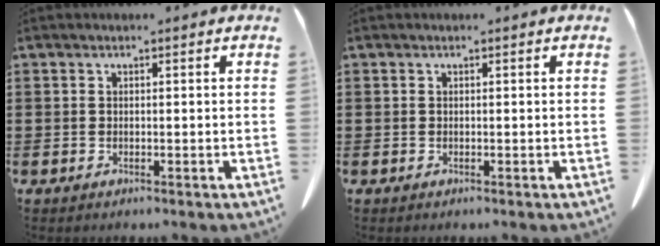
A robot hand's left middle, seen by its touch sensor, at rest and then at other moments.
{"total": 0.0}